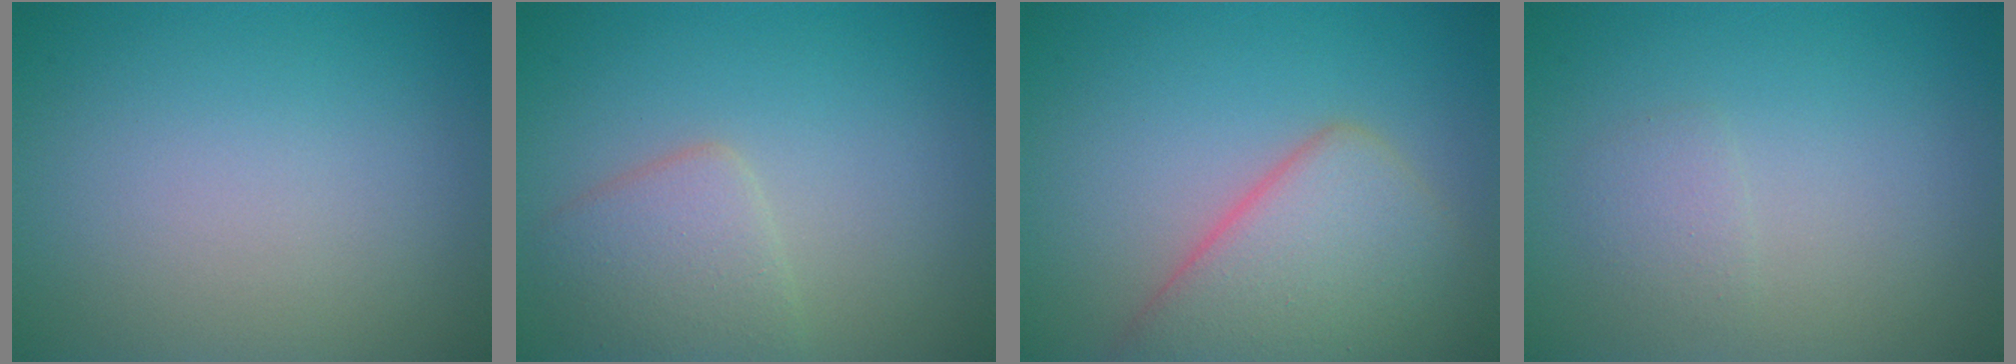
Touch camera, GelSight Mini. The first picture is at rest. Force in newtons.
{"total": 3.1, "press": 3.1, "slide": 0.1}
{"total": 6.7, "press": 6.7, "slide": 0.4}
{"total": 1.2, "press": 1.2, "slide": 0.1}